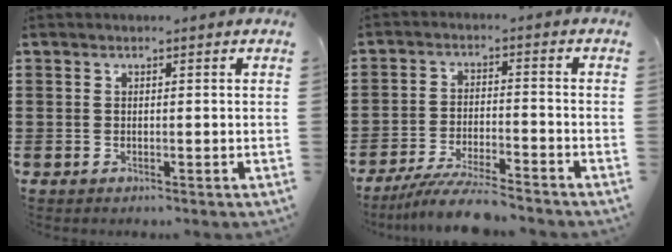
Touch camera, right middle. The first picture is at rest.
{"total": 6.6, "force": [-6.0, 0.1, 2.8], "torque": [-0.062, -0.014, -0.113]}